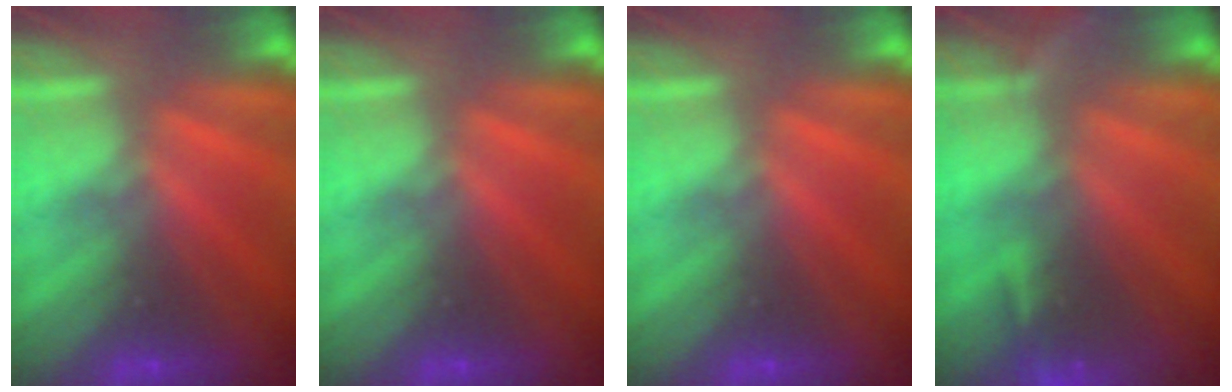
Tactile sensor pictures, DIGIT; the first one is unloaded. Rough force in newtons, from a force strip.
{"total": 0.0}
{"total": 0.0}
{"total": 5.7}